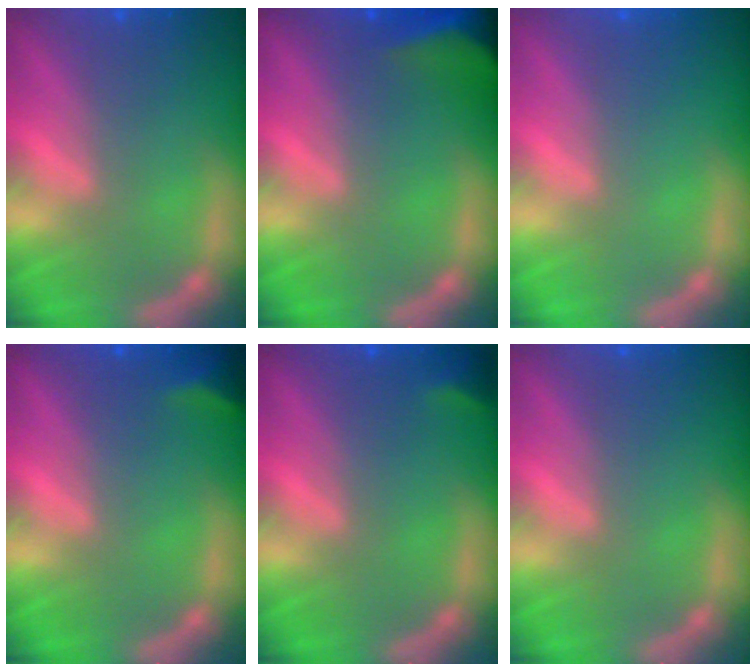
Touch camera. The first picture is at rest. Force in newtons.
{"total": 9.5}
{"total": 0.0}
{"total": 2.4}
{"total": 1.4}
{"total": 0.0}